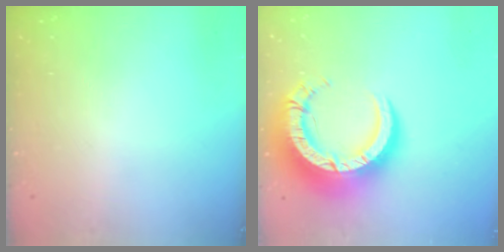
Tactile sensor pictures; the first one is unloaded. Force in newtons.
{"total": 19.6, "press": 19.5, "slide": 1.7}